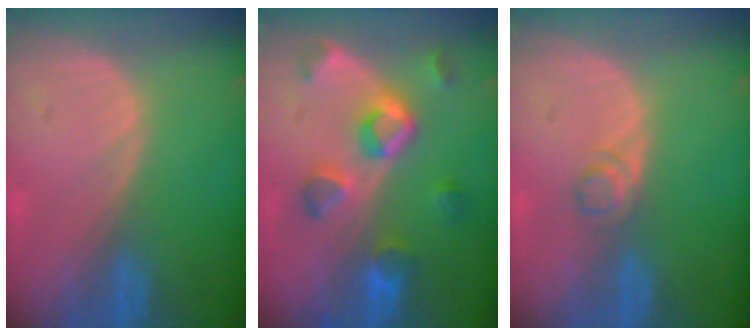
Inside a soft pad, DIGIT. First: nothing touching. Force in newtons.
{"total": 7.3, "press": 7.3, "slide": 0.8}
{"total": 1.9, "press": 1.8, "slide": 0.2}